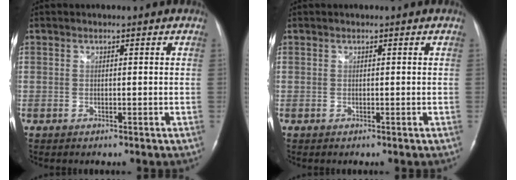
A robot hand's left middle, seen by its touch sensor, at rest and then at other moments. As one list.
[{"total": 0.0}]